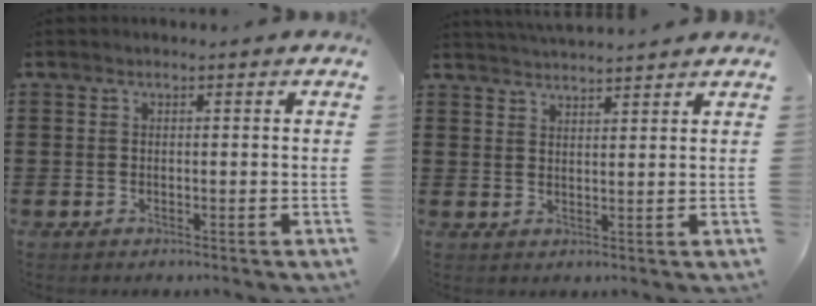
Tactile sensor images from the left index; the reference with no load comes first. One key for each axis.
{"total": 2.6, "fx": 2.6, "fy": -0.4, "fz": 0.1, "tx": -0.008, "ty": -0.011, "tz": 0.049}